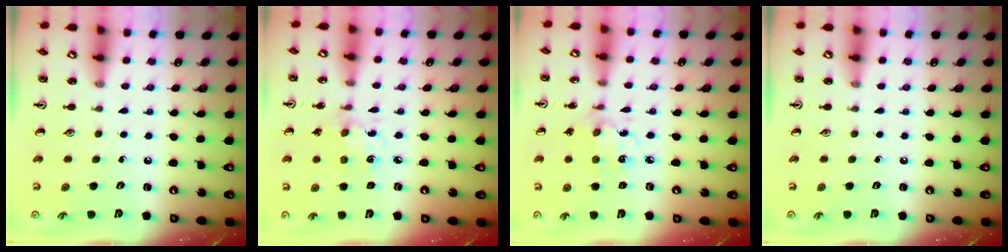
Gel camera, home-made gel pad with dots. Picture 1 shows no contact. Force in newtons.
{"total": 4.0, "press": 3.8, "slide": 1.3}
{"total": 6.2, "press": 6.2, "slide": 0.7}
{"total": 0.0}